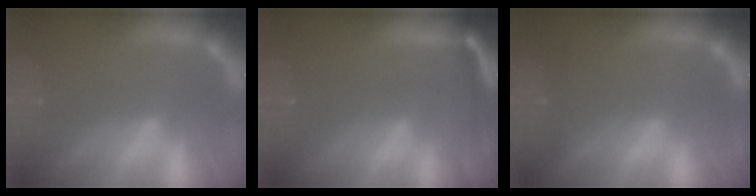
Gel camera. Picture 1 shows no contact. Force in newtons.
{"total": 5.5}
{"total": 1.4}